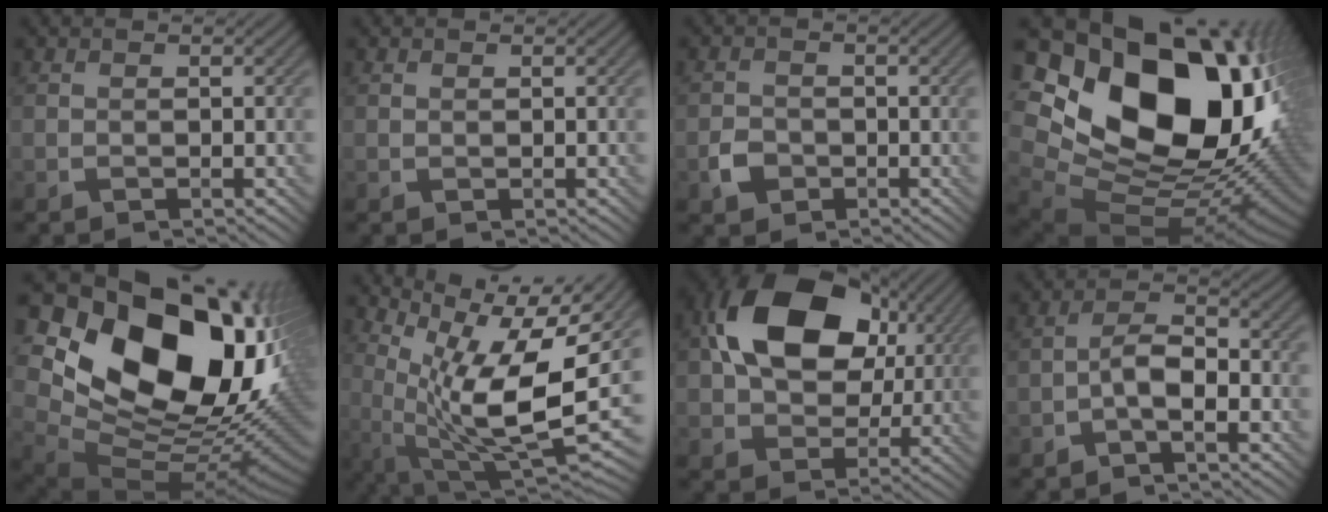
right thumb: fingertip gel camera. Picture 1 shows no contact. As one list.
[{"total": 0.0}, {"total": 2.6, "force": [-1.2, 2.1, 1.0], "torque": [-0.019, -0.003, -0.025]}, {"total": 24.6, "force": [7.9, 17.3, 15.7], "torque": [-0.335, 0.010, 0.184]}, {"total": 21.8, "force": [6.2, 15.2, 14.4], "torque": [-0.280, -0.007, 0.153]}, {"total": 15.2, "force": [3.4, 5.5, 13.7], "torque": [-0.248, 0.000, 0.080]}, {"total": 17.1, "force": [4.5, 12.1, 11.3], "torque": [-0.199, 0.026, 0.069]}, {"total": 4.5, "force": [-1.9, 1.7, 3.7], "torque": [-0.066, 0.013, -0.043]}]